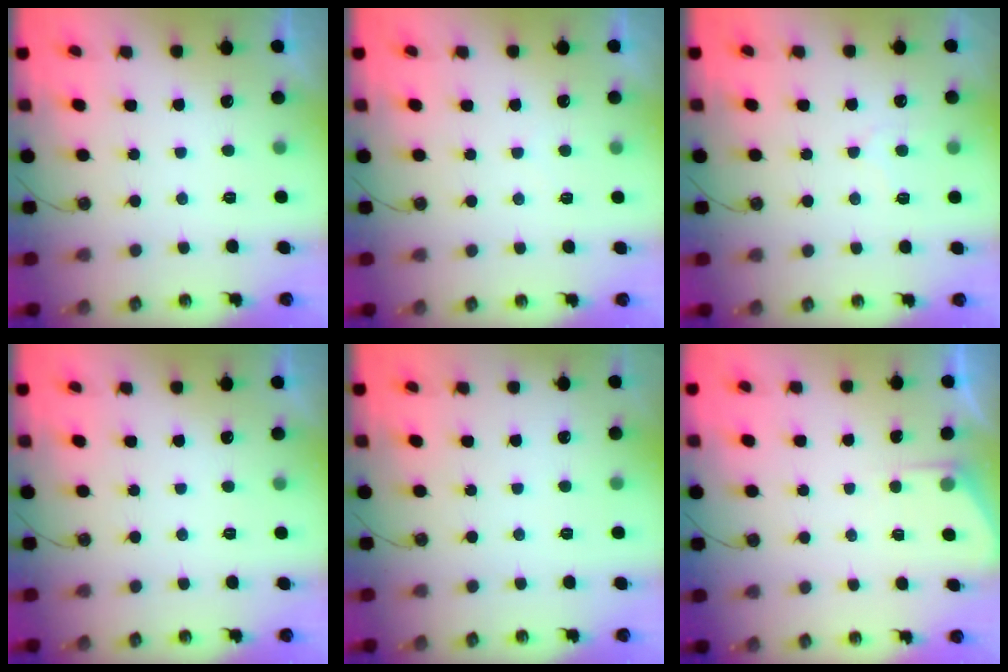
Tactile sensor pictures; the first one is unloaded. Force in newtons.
{"total": 3.6, "press": 3.6, "slide": 0.4}
{"total": 5.6, "press": 5.5, "slide": 0.7}
{"total": 0.0}
{"total": 2.2, "press": 2.1, "slide": 0.3}
{"total": 3.0, "press": 2.9, "slide": 0.4}